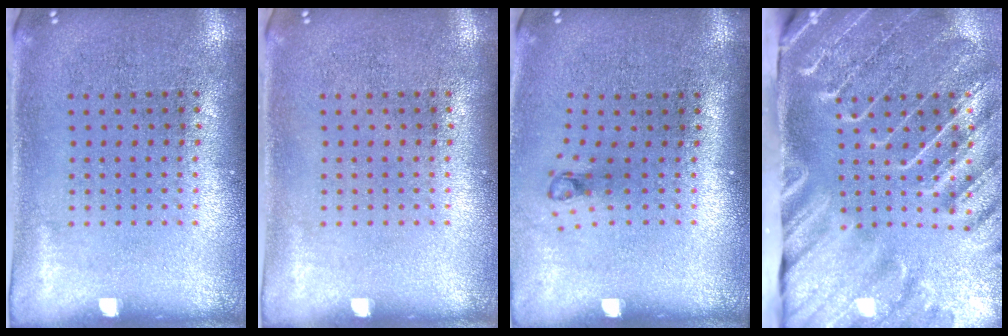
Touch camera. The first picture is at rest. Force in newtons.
{"total": 0.0}
{"total": 0.8, "press": 0.4, "slide": 0.7}
{"total": 4.4, "press": 3.4, "slide": 2.8}